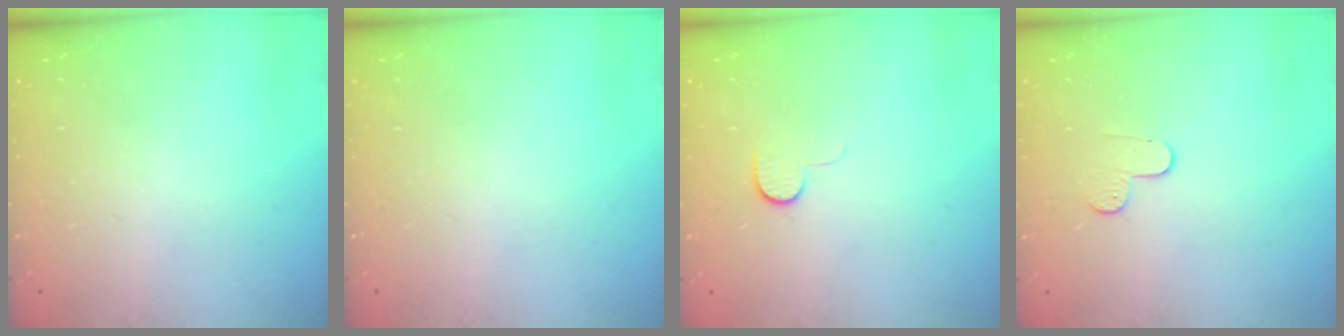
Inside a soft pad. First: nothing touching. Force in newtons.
{"total": 0.0}
{"total": 4.8, "press": 4.7, "slide": 0.5}
{"total": 5.9, "press": 5.9, "slide": 0.5}